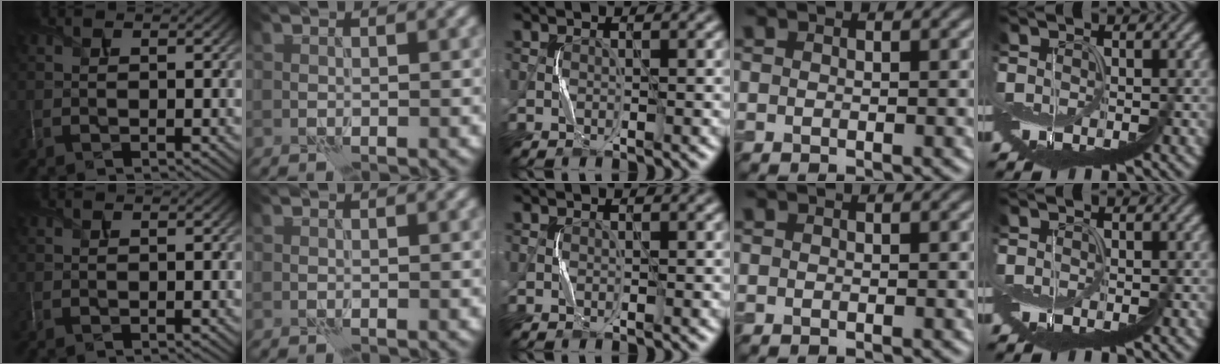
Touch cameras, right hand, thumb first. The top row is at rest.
{}